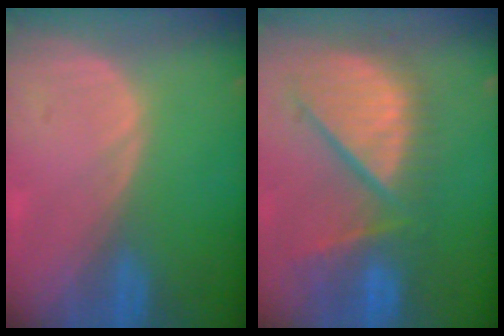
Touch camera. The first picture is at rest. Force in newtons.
{"total": 11.7, "press": 10.3, "slide": 5.5}